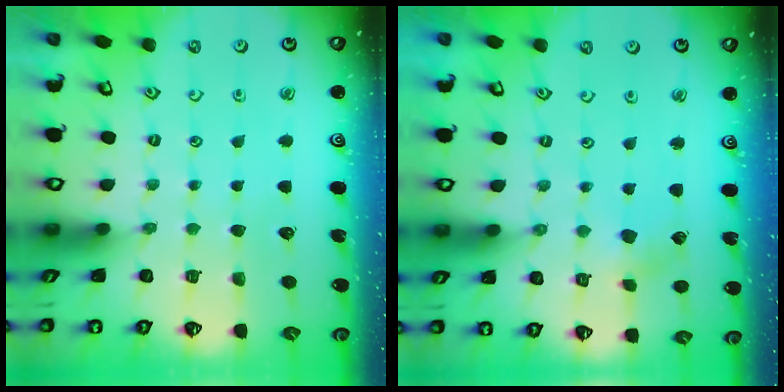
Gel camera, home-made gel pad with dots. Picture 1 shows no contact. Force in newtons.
{"total": 2.5, "press": 2.5, "slide": 0.4}